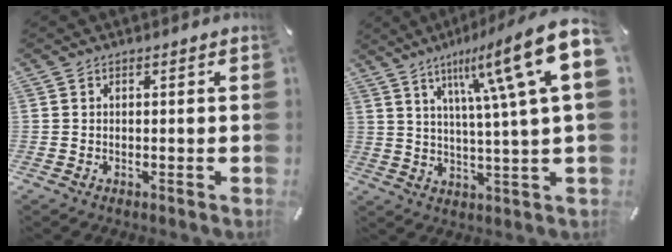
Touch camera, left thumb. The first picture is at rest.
{"total": 18.0, "force": [7.7, 2.2, 16.1], "torque": [-0.253, -0.036, 0.106]}